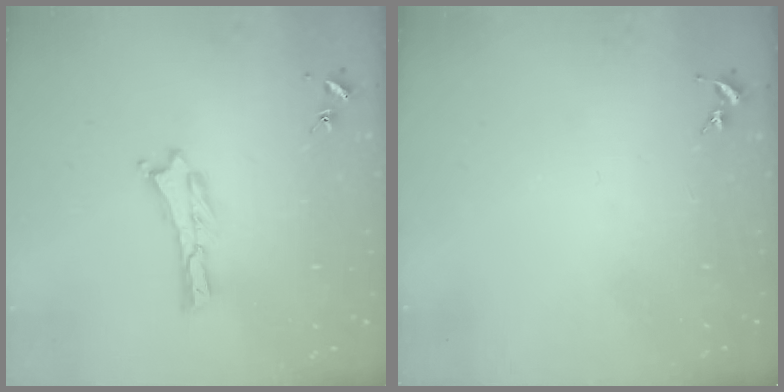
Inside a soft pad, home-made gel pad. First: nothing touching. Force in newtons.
{"total": 0.0}